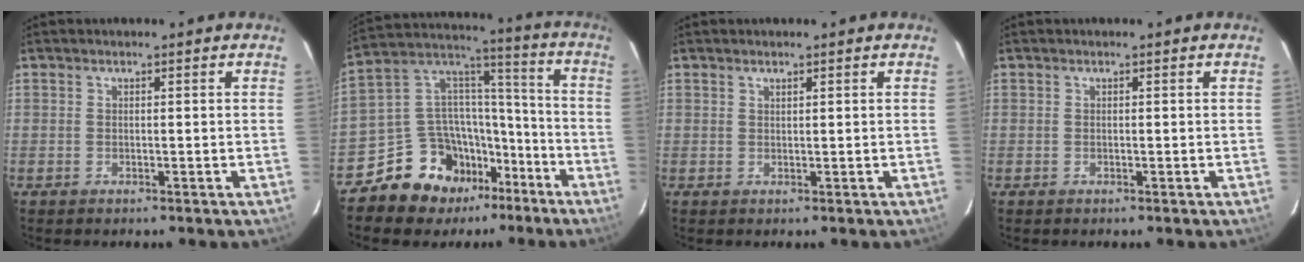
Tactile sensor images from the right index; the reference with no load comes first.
{"total": 16.2, "force": [-11.3, 10.6, 4.7], "torque": [-0.107, 0.070, -0.183]}
{"total": 0.6, "force": [0.5, 0.1, 0.3], "torque": [-0.004, 0.002, 0.011]}
{"total": 0.0}